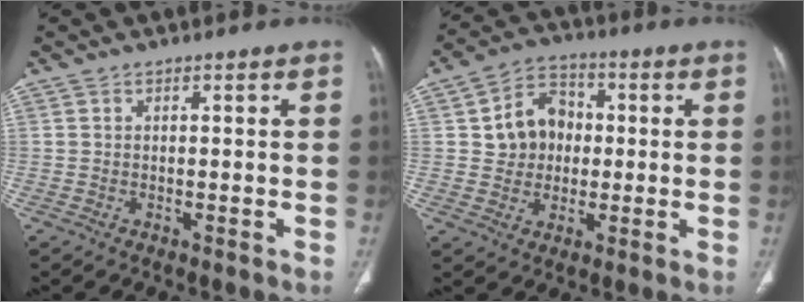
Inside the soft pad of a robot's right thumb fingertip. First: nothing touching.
{"total": 9.7, "force": [0.9, 8.3, 5.0], "torque": [-0.047, 0.012, 0.007]}